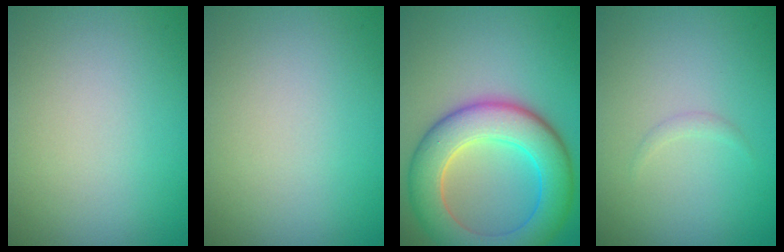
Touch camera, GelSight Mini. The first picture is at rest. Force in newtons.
{"total": 0.0}
{"total": 8.8, "press": 8.8, "slide": 0.4}
{"total": 0.6, "press": 0.6, "slide": 0.0}